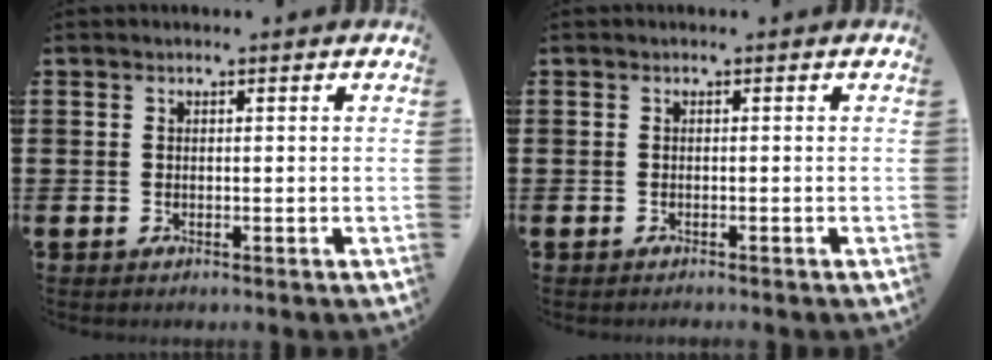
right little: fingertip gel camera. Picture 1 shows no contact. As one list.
[{"total": 0.0}]